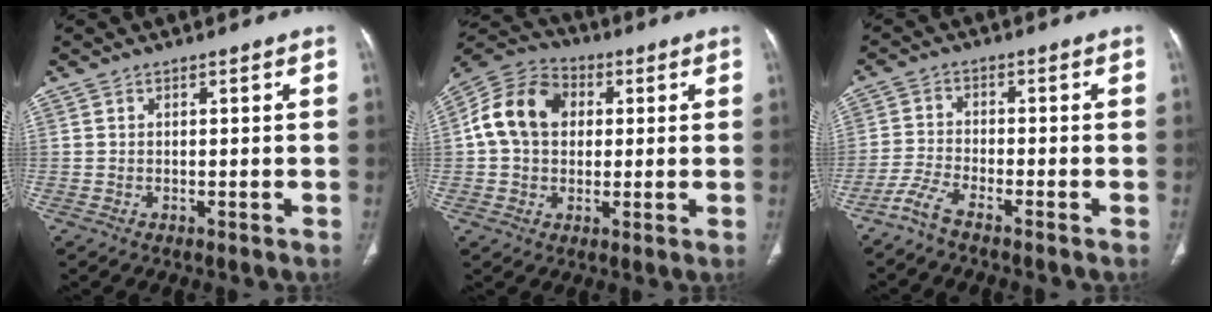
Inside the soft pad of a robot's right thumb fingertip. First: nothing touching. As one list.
[{"total": 13.2, "force": [2.0, 10.3, 8.1], "torque": [-0.133, 0.024, 0.027]}, {"total": 4.1, "force": [-3.5, 0.3, 2.1], "torque": [-0.060, 0.010, -0.079]}]